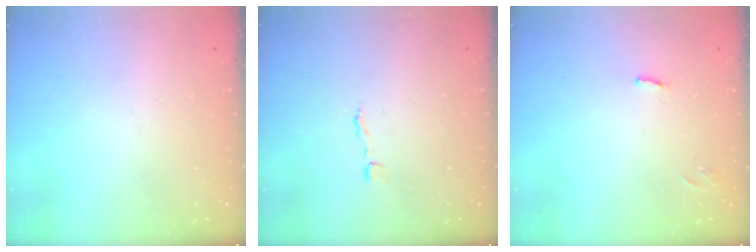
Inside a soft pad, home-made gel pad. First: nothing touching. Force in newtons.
{"total": 1.9, "press": 1.9, "slide": 0.1}
{"total": 3.6, "press": 3.6, "slide": 0.1}